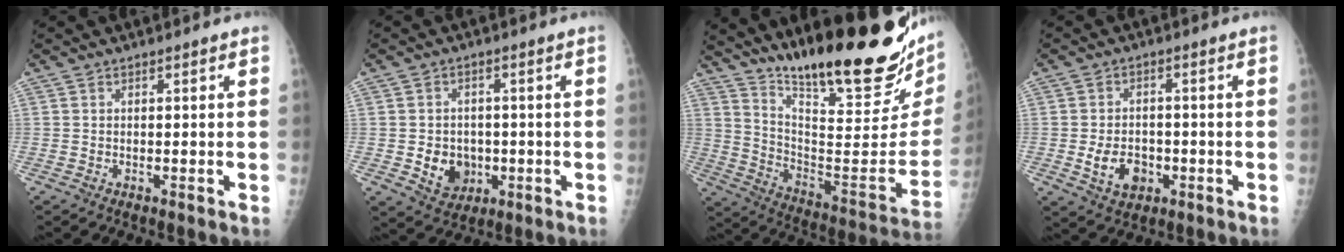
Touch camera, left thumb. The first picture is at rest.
{"total": 6.9, "force": [-1.2, 5.8, 3.5], "torque": [-0.025, 0.004, -0.007]}
{"total": 31.6, "force": [22.6, 6.7, 21.0], "torque": [-0.289, -0.126, 0.344]}
{"total": 6.6, "force": [-1.8, 4.9, 4.0], "torque": [-0.054, 0.006, -0.021]}